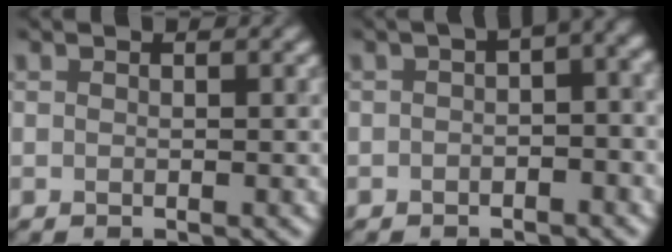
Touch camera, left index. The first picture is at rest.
{"total": 5.8, "force": [-0.1, 2.9, 5.0], "torque": [-0.033, 0.018, -0.003]}